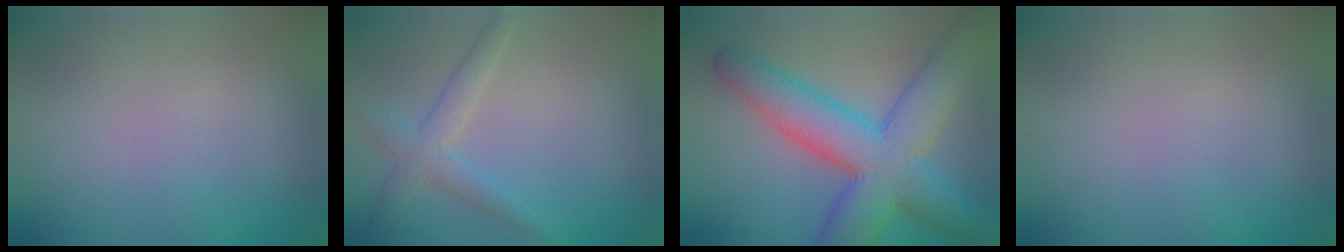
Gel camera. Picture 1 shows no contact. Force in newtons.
{"total": 2.6, "press": 2.6, "slide": 0.1}
{"total": 9.6, "press": 9.6, "slide": 0.2}
{"total": 0.0}